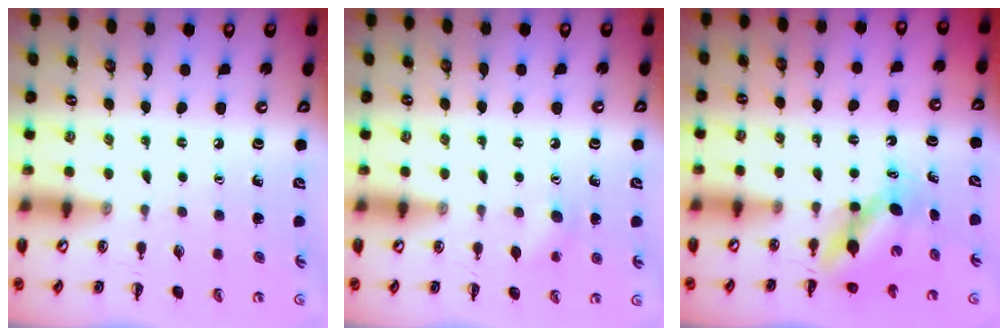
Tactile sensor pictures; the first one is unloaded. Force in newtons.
{"total": 6.0, "press": 5.8, "slide": 1.6}
{"total": 6.9, "press": 6.9, "slide": 0.4}